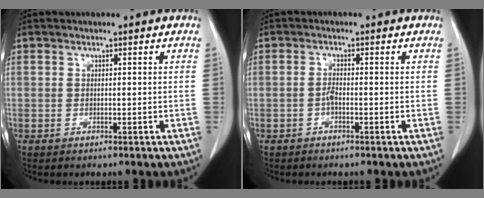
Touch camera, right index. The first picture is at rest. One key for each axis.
{"total": 1.3, "fx": -0.6, "fy": 0.3, "fz": 1.1, "tx": -0.022, "ty": 0.004, "tz": -0.010}